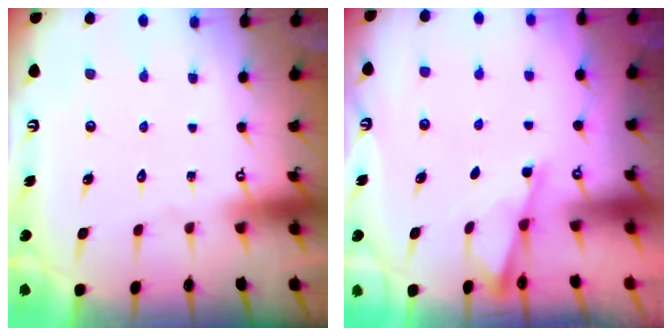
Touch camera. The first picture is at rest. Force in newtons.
{"total": 1.2, "press": 1.2, "slide": 0.3}